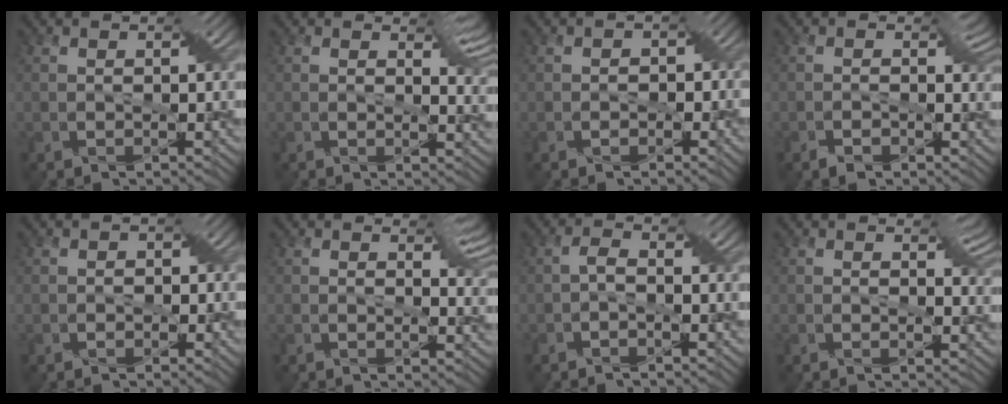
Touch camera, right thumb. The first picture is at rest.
{"total": 3.4, "force": [2.0, 1.3, 2.4], "torque": [-0.041, -0.005, 0.027]}
{"total": 2.7, "force": [-0.9, 2.3, 1.0], "torque": [-0.006, 0.007, -0.021]}
{"total": 1.2, "force": [-0.9, 0.6, 0.7], "torque": [-0.023, -0.006, -0.021]}
{"total": 1.8, "force": [-0.6, 1.6, 0.6], "torque": [-0.002, 0.005, -0.015]}
{"total": 2.5, "force": [1.6, 0.9, 1.7], "torque": [-0.032, -0.003, 0.023]}
{"total": 1.0, "force": [-0.7, -0.3, 0.7], "torque": [-0.033, 0.003, -0.014]}
{"total": 1.0, "force": [1.0, -0.2, 0.1], "torque": [-0.015, -0.003, 0.013]}